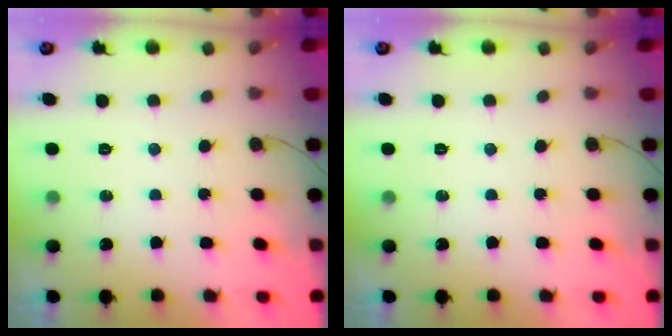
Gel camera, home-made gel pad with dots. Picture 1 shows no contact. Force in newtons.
{"total": 0.0}